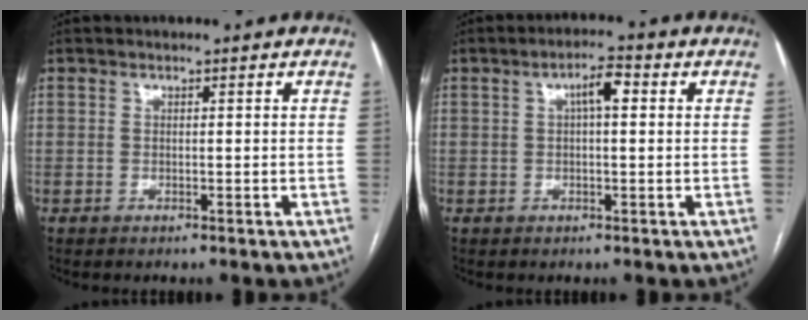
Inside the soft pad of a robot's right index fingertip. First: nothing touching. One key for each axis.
{"total": 4.1, "fx": 1.1, "fy": 1.1, "fz": 3.8, "tx": -0.067, "ty": 0.016, "tz": 0.017}